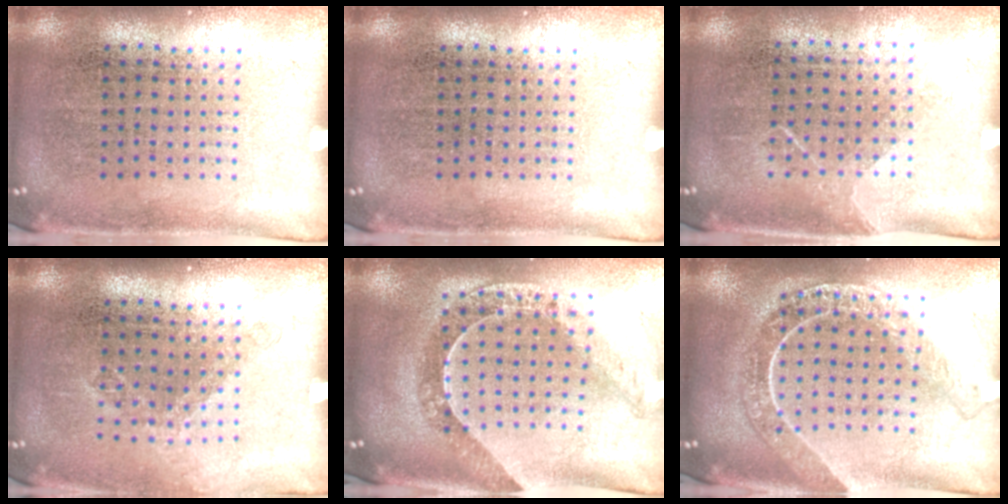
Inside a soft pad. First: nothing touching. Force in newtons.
{"total": 0.0}
{"total": 1.2, "press": 1.0, "slide": 0.8}
{"total": 1.2, "press": 0.9, "slide": 0.7}
{"total": 1.2, "press": 1.2, "slide": 0.2}
{"total": 2.1, "press": 1.9, "slide": 1.0}